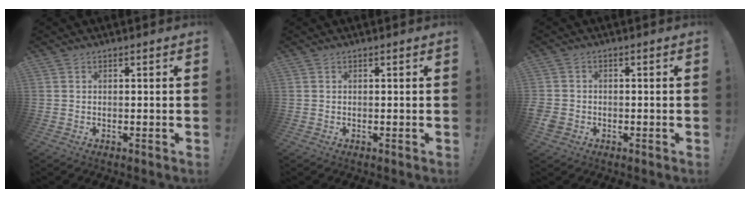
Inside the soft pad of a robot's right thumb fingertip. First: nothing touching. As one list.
[{"total": 0.0}, {"total": 3.2, "force": [-1.1, 2.8, 1.3], "torque": [-0.038, 0.003, -0.020]}]